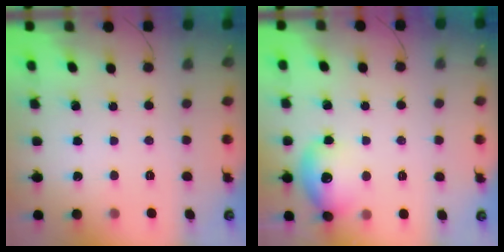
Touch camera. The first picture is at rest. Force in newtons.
{"total": 11.7, "press": 11.5, "slide": 1.7}